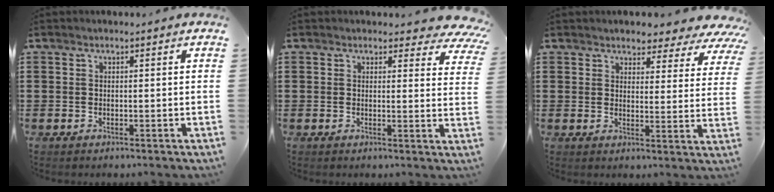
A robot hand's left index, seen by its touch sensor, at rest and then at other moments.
{"total": 3.3, "force": [2.8, 1.0, 1.3], "torque": [-0.021, -0.011, 0.047]}
{"total": 3.9, "force": [3.6, 1.1, 0.9], "torque": [-0.030, -0.023, 0.060]}